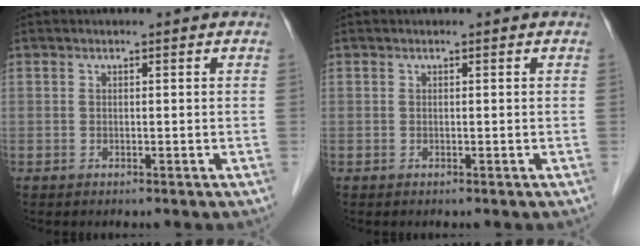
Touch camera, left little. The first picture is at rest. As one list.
[{"total": 0.0}]